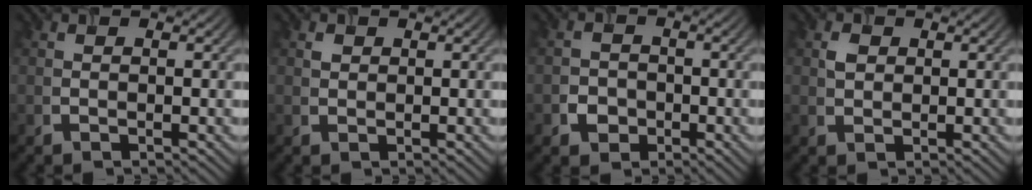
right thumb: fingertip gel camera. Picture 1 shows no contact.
{"total": 0.8, "force": [0.4, 0.6, 0.3], "torque": [-0.008, -0.002, 0.008]}
{"total": 2.6, "force": [-1.1, 2.2, 0.8], "torque": [-0.005, 0.000, -0.028]}
{"total": 1.5, "force": [0.6, 1.2, 0.8], "torque": [-0.018, 0.001, 0.009]}